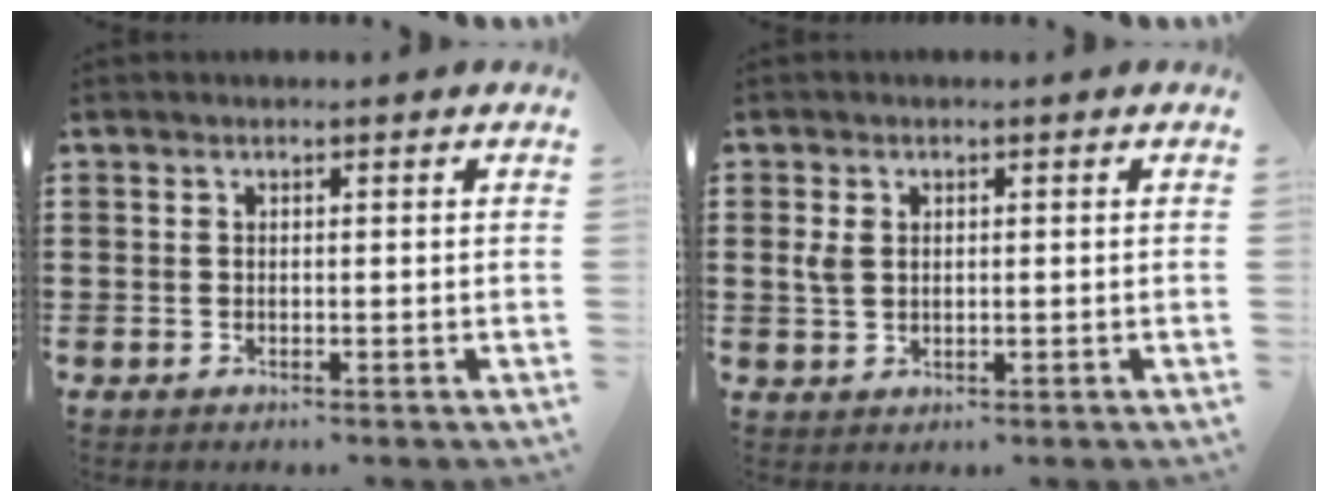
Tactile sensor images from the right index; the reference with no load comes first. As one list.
[{"total": 2.5, "force": [0.6, 1.7, 1.8], "torque": [-0.048, 0.004, 0.007]}]